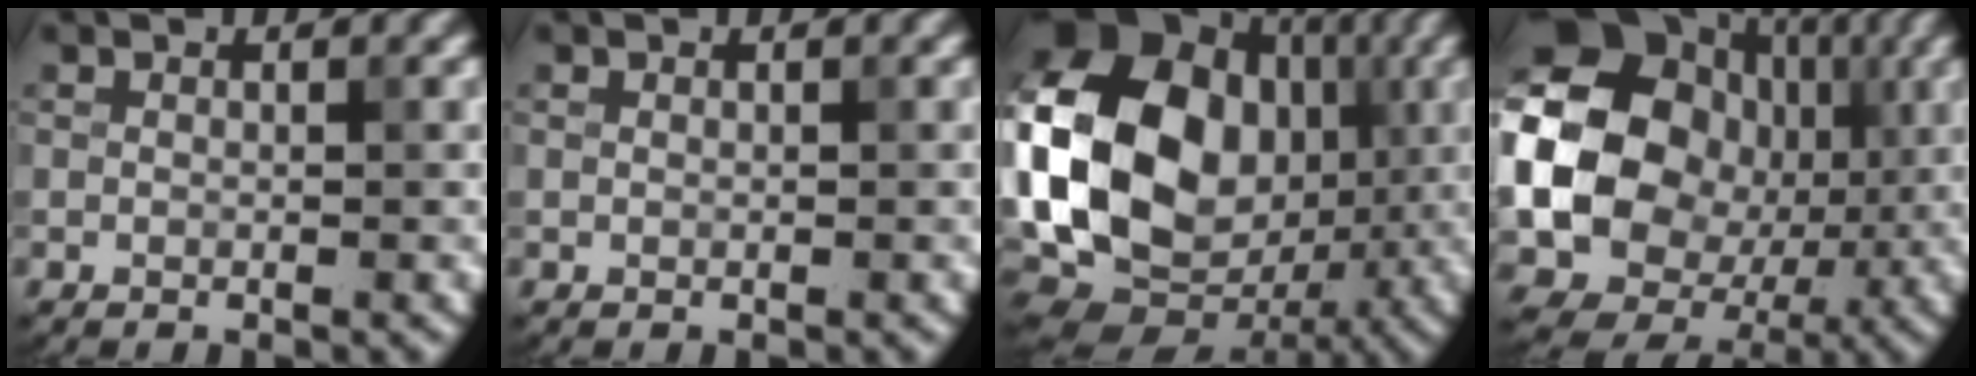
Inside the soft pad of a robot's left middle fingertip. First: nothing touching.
{"total": 0.0}
{"total": 16.6, "force": [-0.2, 12.7, 10.7], "torque": [-0.217, 0.011, -0.025]}
{"total": 21.4, "force": [0.9, 18.6, 10.6], "torque": [-0.207, 0.017, -0.016]}